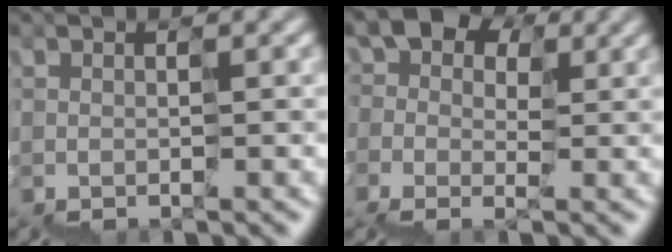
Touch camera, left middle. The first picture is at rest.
{"total": 5.3, "force": [2.3, 4.1, 2.4], "torque": [-0.033, 0.030, 0.020]}